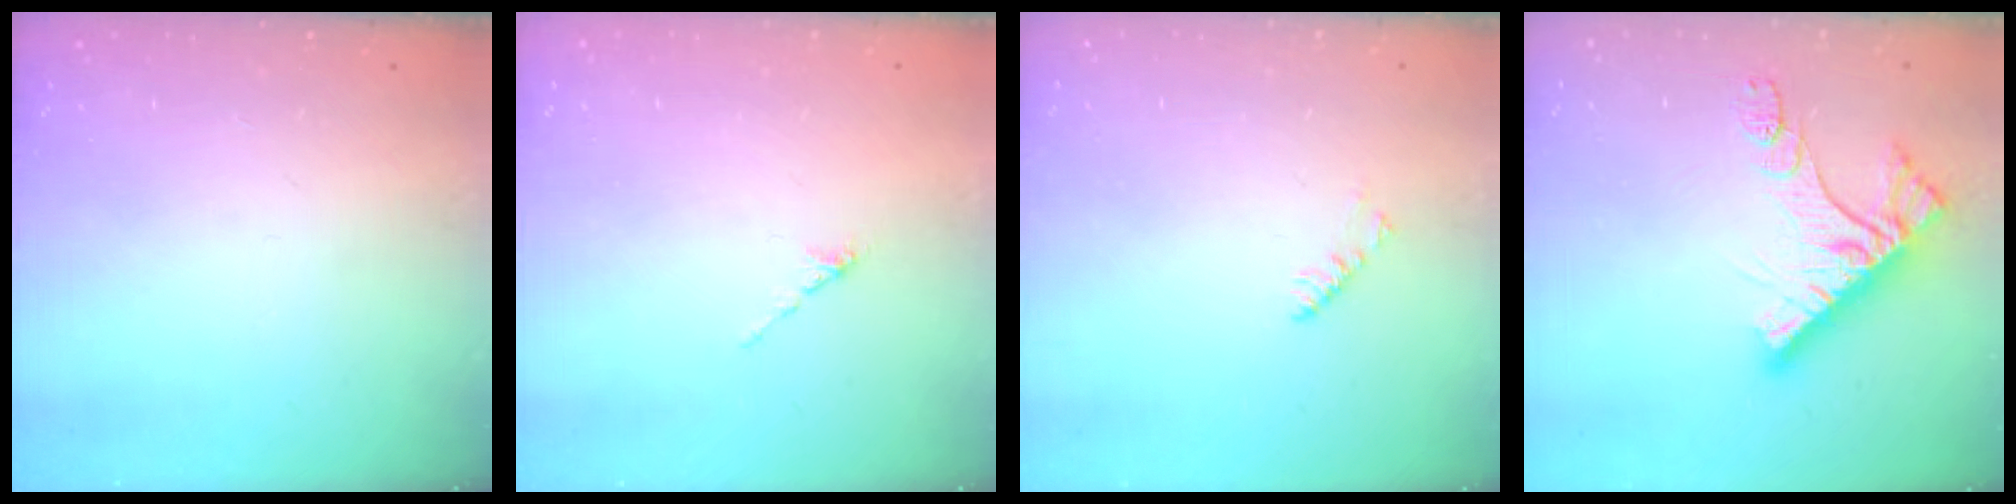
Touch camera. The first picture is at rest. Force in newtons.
{"total": 0.0}
{"total": 3.4, "press": 3.3, "slide": 0.5}
{"total": 11.4, "press": 11.4, "slide": 0.3}